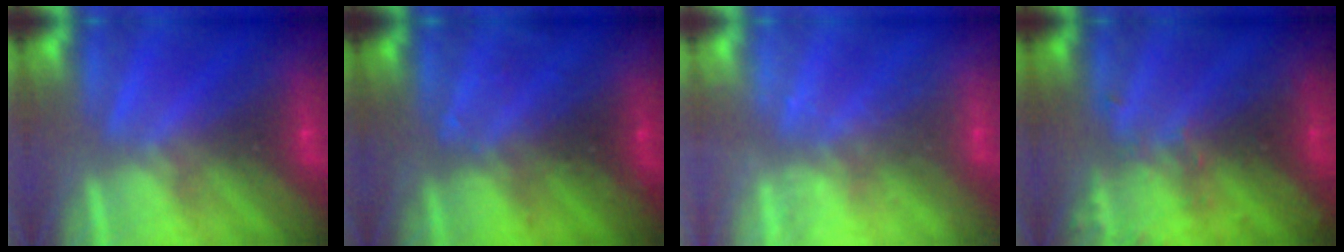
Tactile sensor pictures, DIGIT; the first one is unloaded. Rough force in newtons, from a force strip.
{"total": 2.4}
{"total": 2.1}
{"total": 3.2}